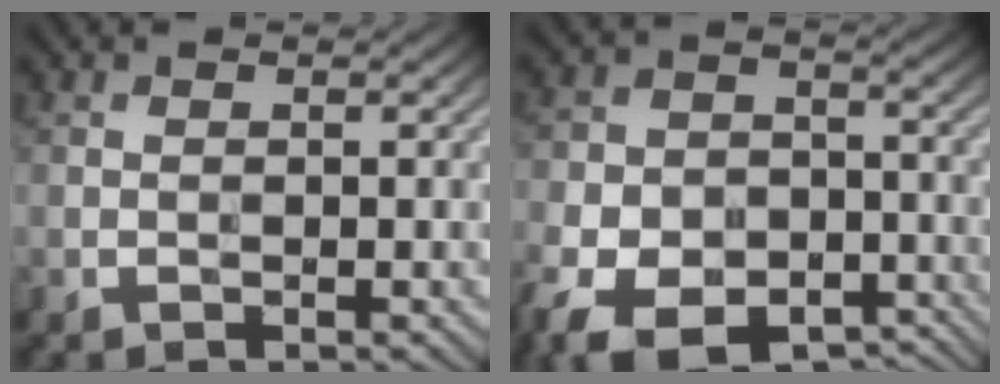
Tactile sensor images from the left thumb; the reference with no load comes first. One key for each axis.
{"total": 13.3, "fx": -8.0, "fy": 8.1, "fz": 6.8, "tx": -0.149, "ty": -0.043, "tz": -0.128}